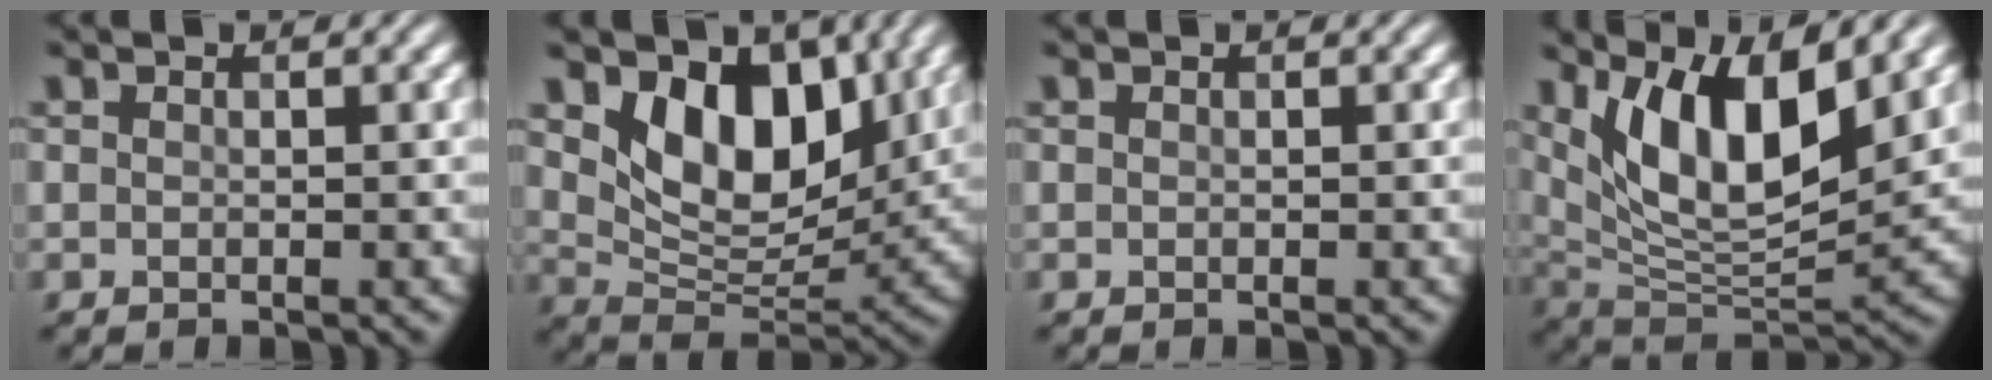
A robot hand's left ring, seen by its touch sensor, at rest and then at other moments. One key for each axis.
{"total": 8.4, "fx": 3.2, "fy": 5.2, "fz": 5.8, "tx": -0.094, "ty": -0.021, "tz": 0.055}
{"total": 0.0}
{"total": 10.0, "fx": 4.3, "fy": 3.9, "fz": 8.1, "tx": -0.139, "ty": -0.015, "tz": 0.083}